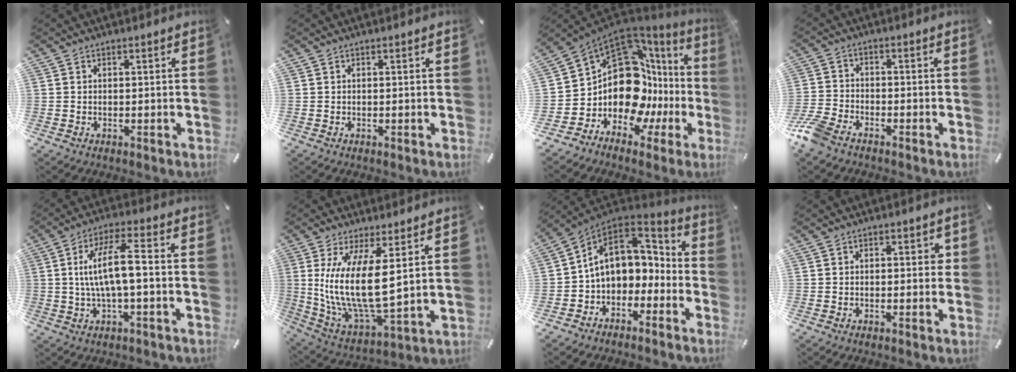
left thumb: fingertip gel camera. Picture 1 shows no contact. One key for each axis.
{"total": 0.0}
{"total": 17.5, "fx": 1.5, "fy": 12.1, "fz": 12.6, "tx": -0.232, "ty": -0.086, "tz": 0.038}
{"total": 6.3, "fx": -4.7, "fy": 3.0, "fz": 2.9, "tx": -0.086, "ty": 0.011, "tz": -0.098}
{"total": 10.9, "fx": -0.1, "fy": 2.8, "fz": 10.5, "tx": -0.206, "ty": 0.004, "tz": -0.007}
{"total": 16.3, "fx": 4.2, "fy": 6.0, "fz": 14.5, "tx": -0.315, "ty": -0.036, "tz": 0.069}
{"total": 12.3, "fx": 0.8, "fy": 9.6, "fz": 7.7, "tx": -0.130, "ty": 0.000, "tz": 0.017}
{"total": 2.2, "fx": -0.2, "fy": 1.1, "fz": 1.9, "tx": -0.027, "ty": 0.004, "tz": -0.008}